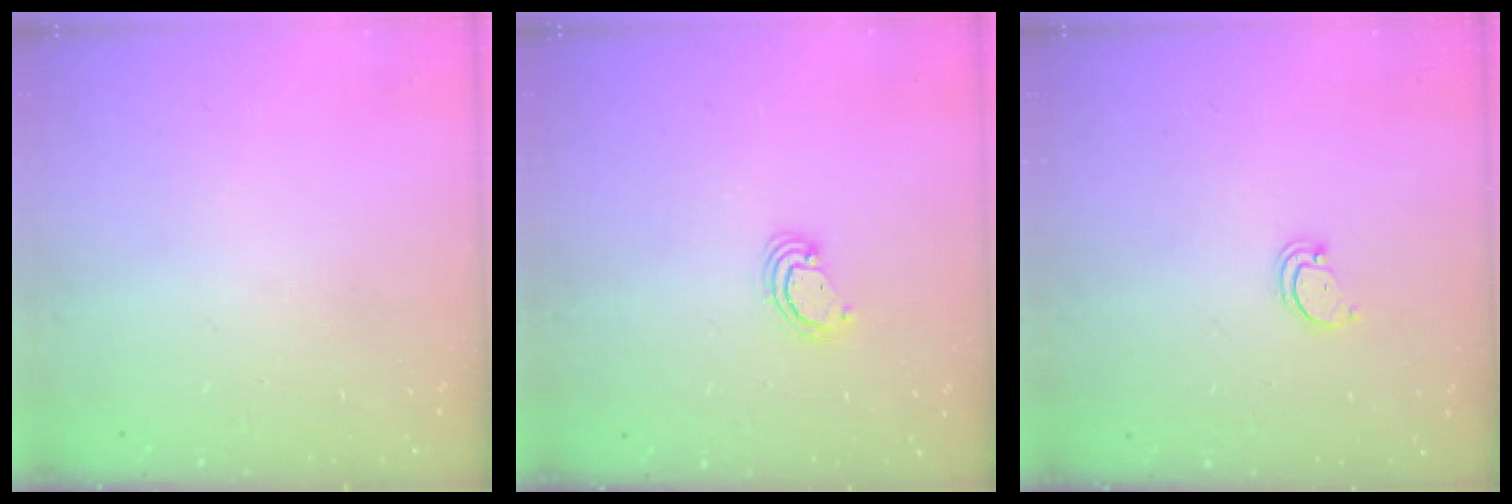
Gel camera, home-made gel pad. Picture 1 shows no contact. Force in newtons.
{"total": 2.8, "press": 2.8, "slide": 0.3}
{"total": 1.6, "press": 1.6, "slide": 0.1}